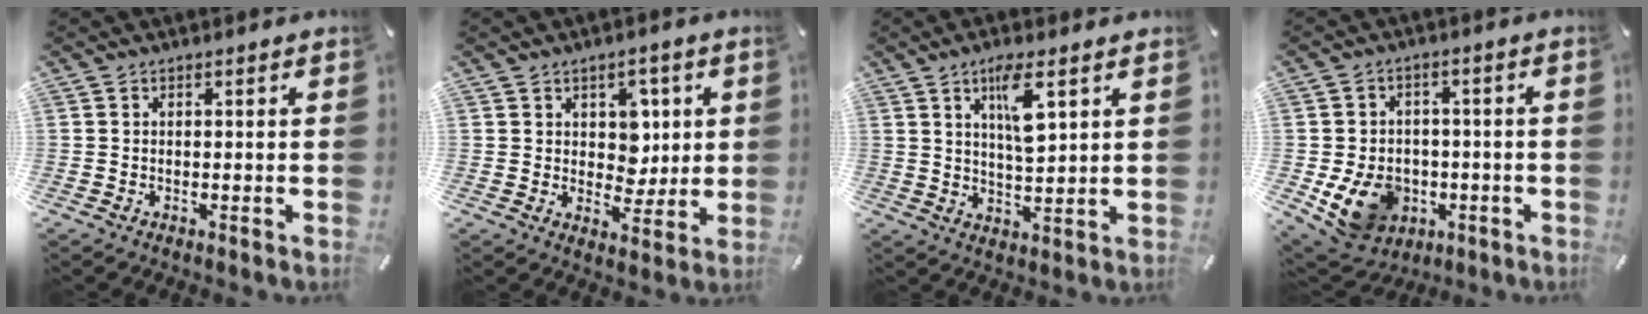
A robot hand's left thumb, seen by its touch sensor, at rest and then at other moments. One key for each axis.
{"total": 7.2, "fx": 2.1, "fy": 6.2, "fz": 2.9, "tx": -0.030, "ty": -0.005, "tz": 0.033}
{"total": 8.4, "fx": 3.9, "fy": 2.4, "fz": 7.1, "tx": -0.123, "ty": -0.009, "tz": 0.061}
{"total": 12.2, "fx": -3.7, "fy": 9.8, "fz": 6.2, "tx": -0.129, "ty": 0.020, "tz": -0.057}